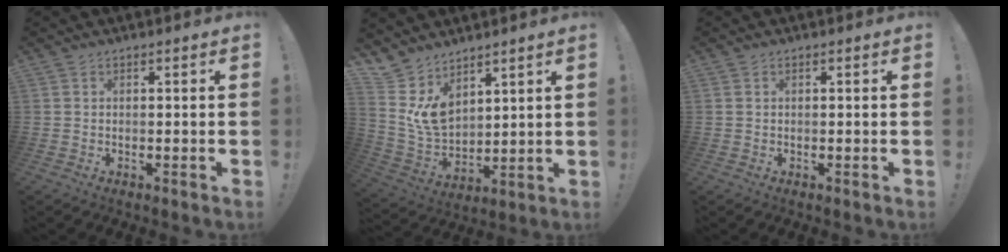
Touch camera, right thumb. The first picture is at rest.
{"total": 9.9, "force": [5.4, 7.1, 4.4], "torque": [-0.076, -0.041, 0.118]}
{"total": 0.0}